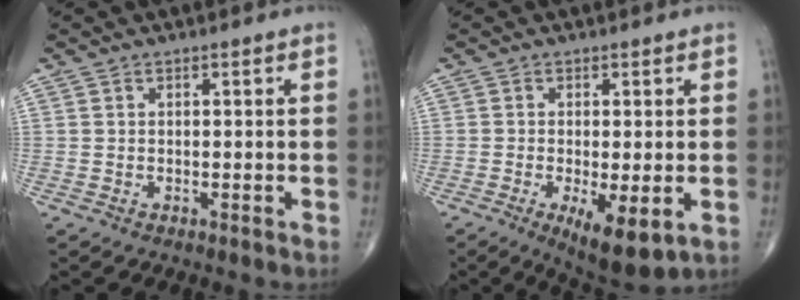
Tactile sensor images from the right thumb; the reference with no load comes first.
{"total": 8.7, "force": [-2.7, 2.9, 7.7], "torque": [-0.120, -0.020, -0.037]}